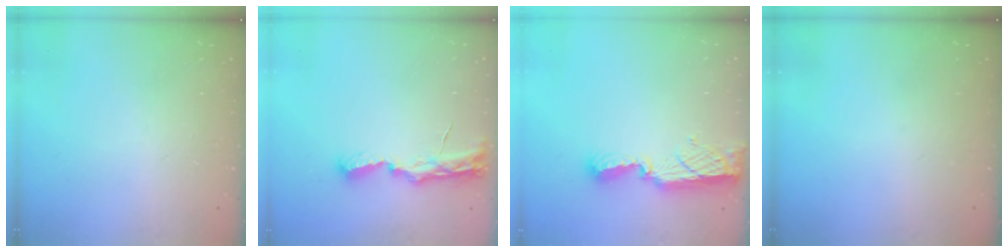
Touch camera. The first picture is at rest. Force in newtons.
{"total": 8.0, "press": 8.0, "slide": 0.7}
{"total": 11.4, "press": 10.2, "slide": 4.9}
{"total": 0.0}